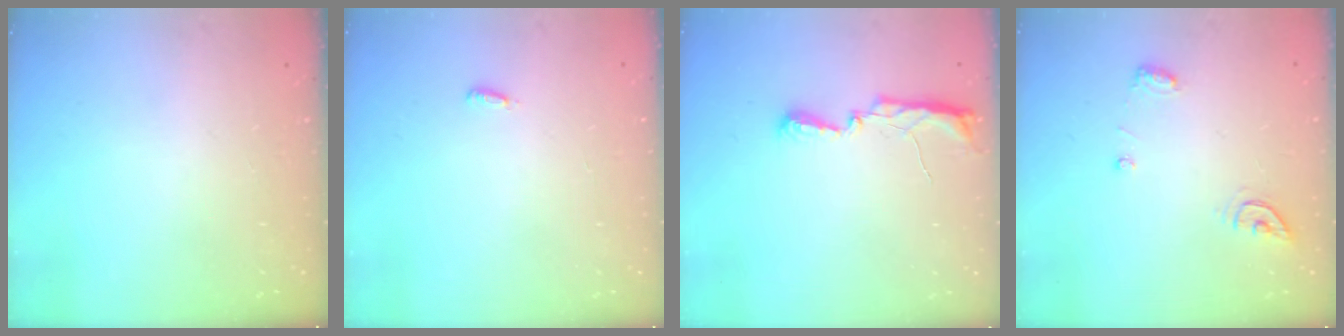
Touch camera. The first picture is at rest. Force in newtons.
{"total": 2.9, "press": 2.8, "slide": 0.9}
{"total": 6.4, "press": 6.3, "slide": 0.8}
{"total": 6.4, "press": 6.4, "slide": 0.6}